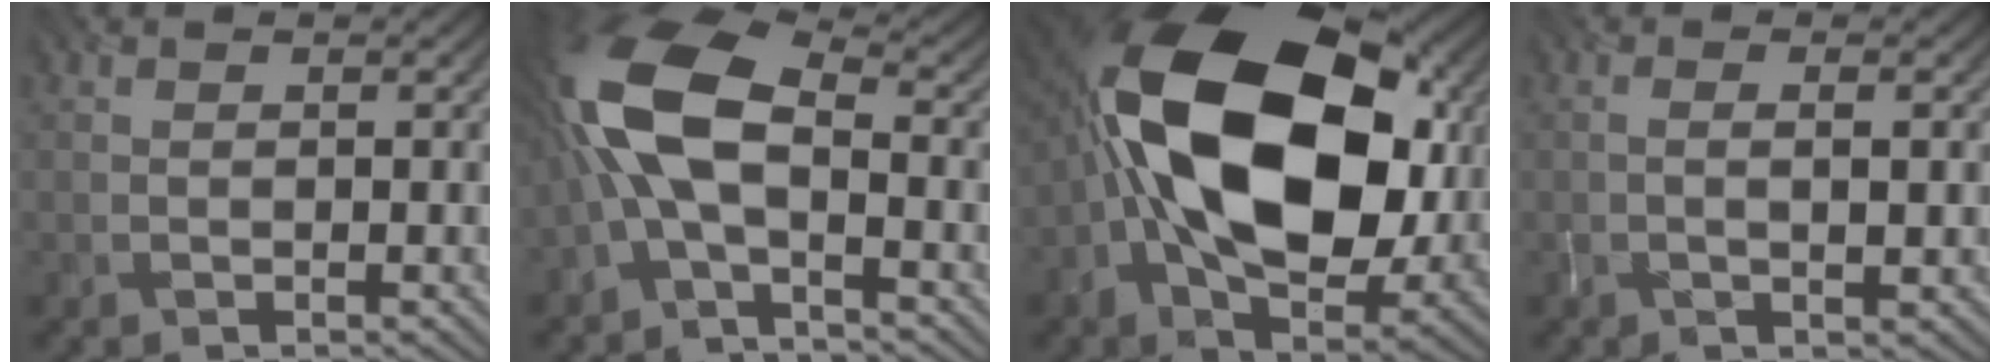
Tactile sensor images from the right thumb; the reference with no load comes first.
{"total": 10.6, "force": [-1.2, 4.9, 9.3], "torque": [-0.209, 0.021, -0.043]}
{"total": 21.1, "force": [2.2, 13.2, 16.4], "torque": [-0.326, -0.009, 0.037]}
{"total": 2.5, "force": [-0.1, 0.5, 2.4], "torque": [-0.041, 0.003, -0.002]}